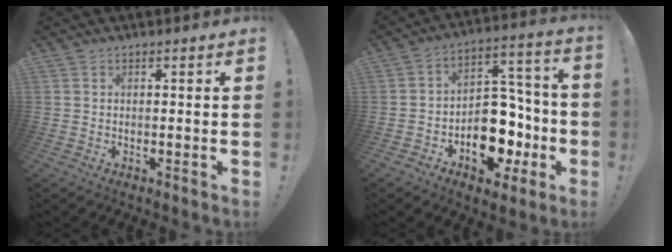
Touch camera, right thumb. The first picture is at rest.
{"total": 16.0, "force": [-7.0, 11.4, 8.7], "torque": [-0.083, 0.056, -0.101]}